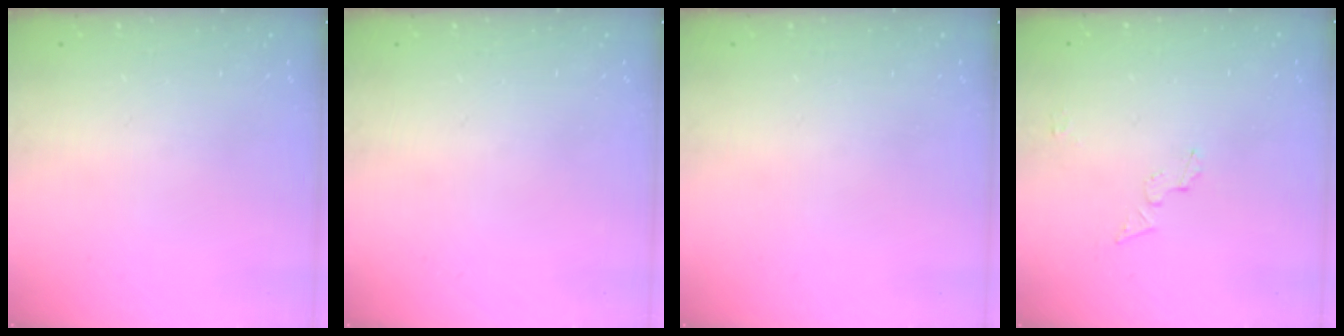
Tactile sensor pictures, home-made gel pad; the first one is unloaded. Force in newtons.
{"total": 0.0}
{"total": 0.0}
{"total": 4.0, "press": 4.0, "slide": 0.1}